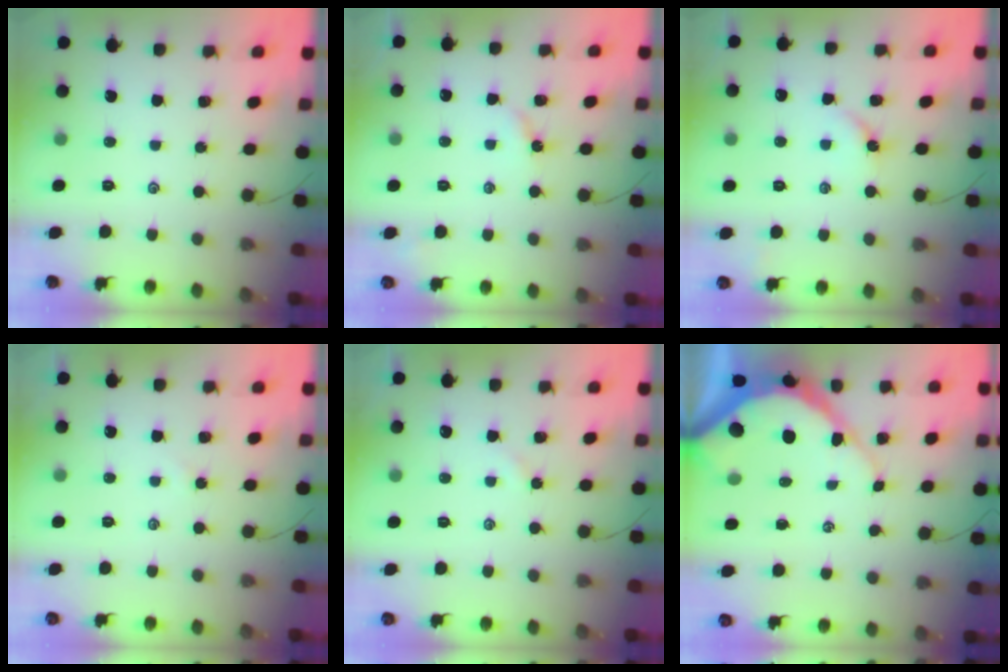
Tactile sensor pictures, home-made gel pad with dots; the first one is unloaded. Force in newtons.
{"total": 2.7, "press": 2.7, "slide": 0.4}
{"total": 2.7, "press": 2.6, "slide": 0.6}
{"total": 1.4, "press": 1.4, "slide": 0.4}
{"total": 2.5, "press": 2.5, "slide": 0.4}
{"total": 10.2, "press": 10.2, "slide": 1.0}